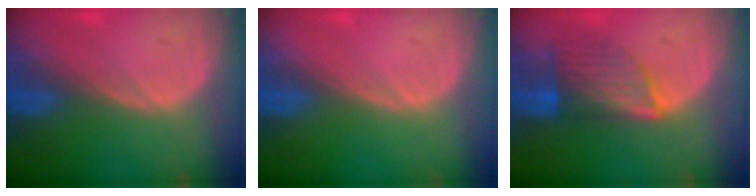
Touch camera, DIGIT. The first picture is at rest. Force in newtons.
{"total": 0.0}
{"total": 6.9, "press": 6.5, "slide": 2.2}